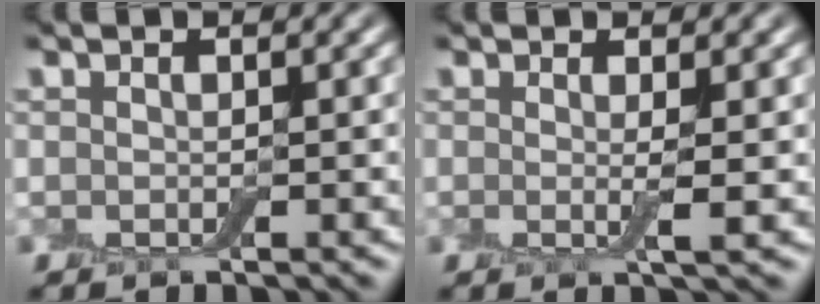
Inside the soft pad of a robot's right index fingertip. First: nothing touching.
{"total": 1.9, "force": [0.1, 0.3, 1.9], "torque": [-0.033, -0.007, -0.004]}